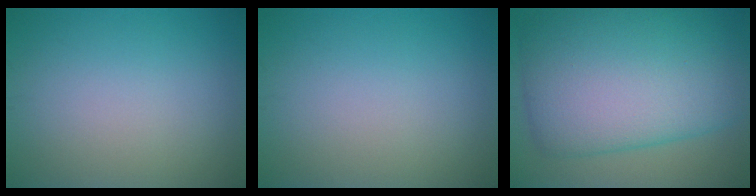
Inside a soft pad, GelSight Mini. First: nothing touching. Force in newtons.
{"total": 0.0}
{"total": 12.9, "press": 12.9, "slide": 0.4}